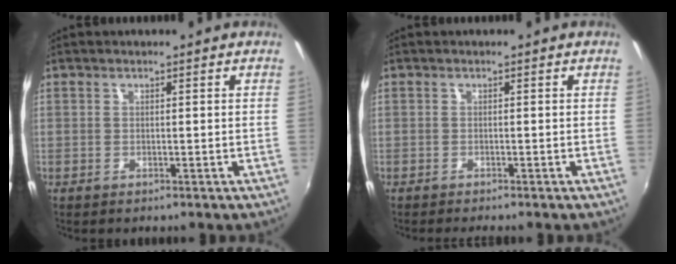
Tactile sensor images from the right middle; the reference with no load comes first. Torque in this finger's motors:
{"motor_torque": [1.09, -1.05, 0.30, 0.15]}